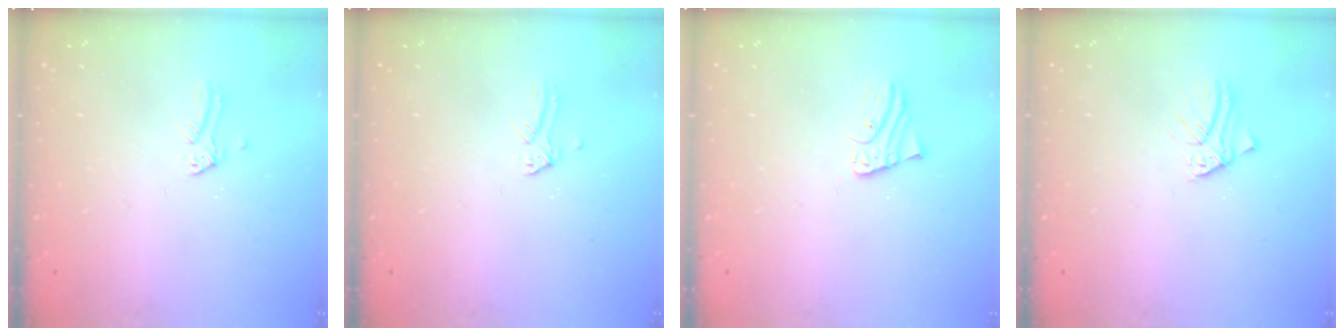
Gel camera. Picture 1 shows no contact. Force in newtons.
{"total": 0.0}
{"total": 1.8, "press": 1.8, "slide": 0.2}
{"total": 0.0}